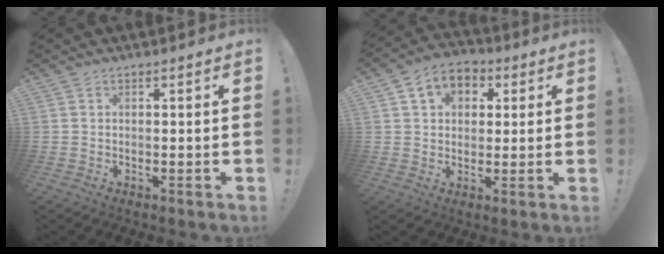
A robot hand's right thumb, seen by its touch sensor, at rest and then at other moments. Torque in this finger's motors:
{"motor_torque": [0.05, 0.13, 0.18, 0.17, 0.09]}